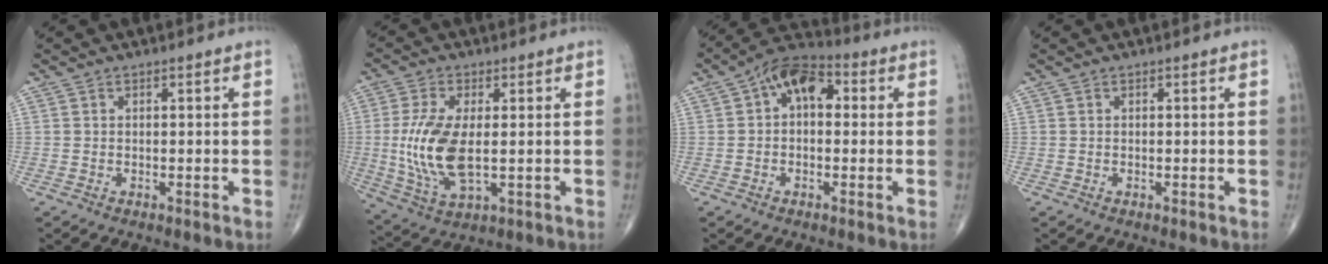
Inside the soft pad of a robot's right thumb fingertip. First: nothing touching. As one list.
[{"total": 12.2, "force": [-0.2, 5.5, 10.9], "torque": [-0.236, -0.013, 0.003]}, {"total": 9.3, "force": [1.8, 5.7, 7.1], "torque": [-0.093, 0.032, 0.017]}, {"total": 0.0}]